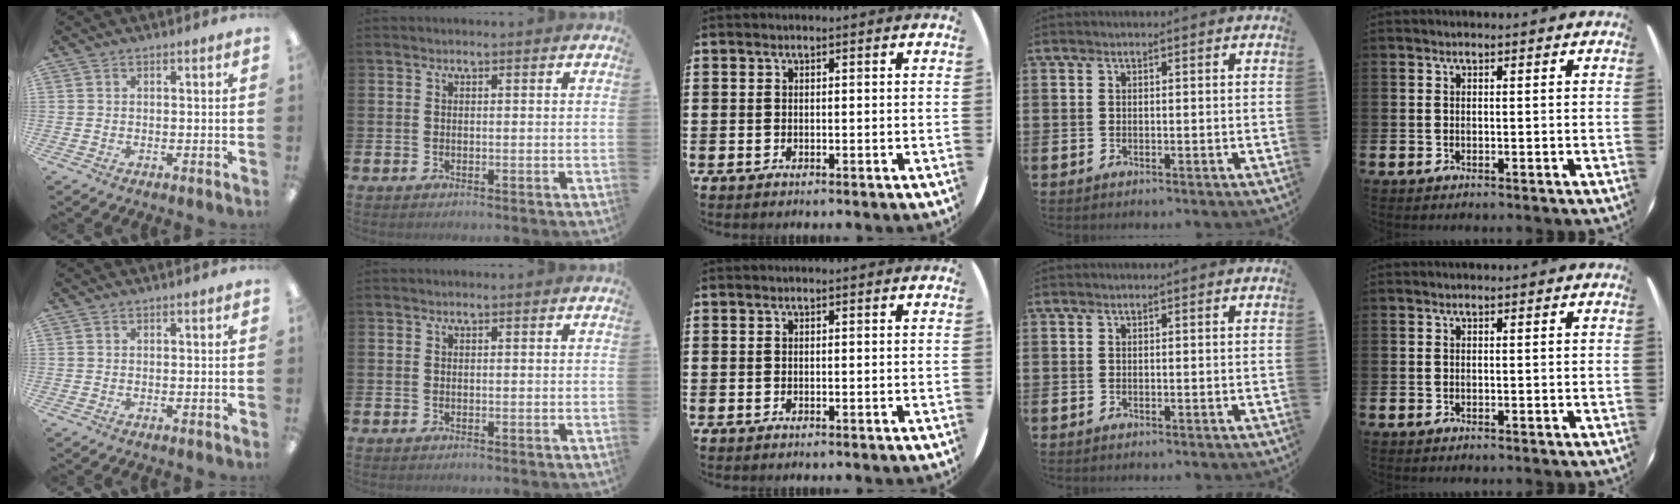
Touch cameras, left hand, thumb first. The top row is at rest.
{}